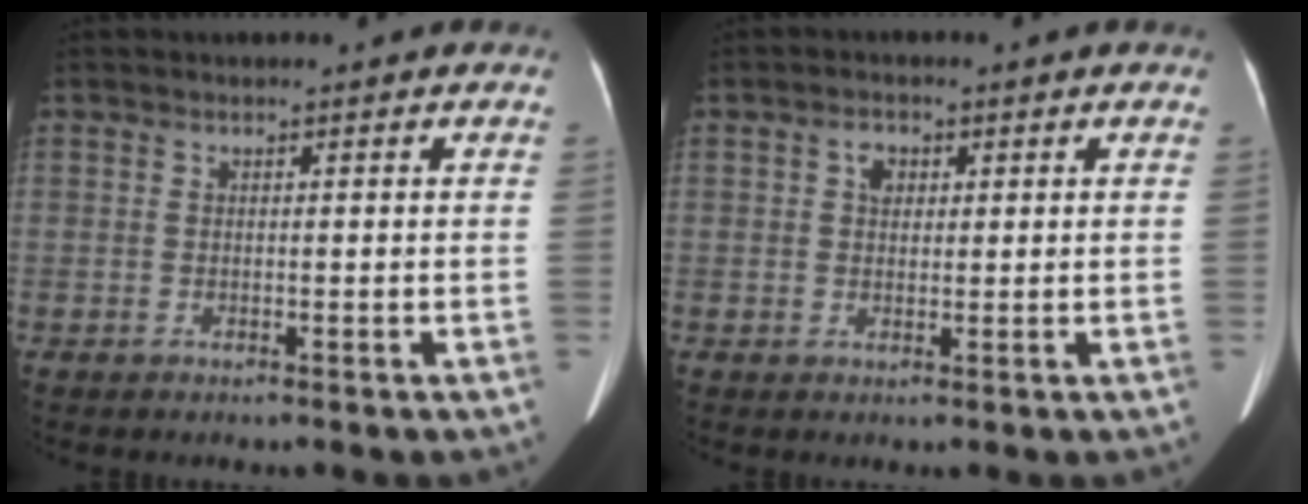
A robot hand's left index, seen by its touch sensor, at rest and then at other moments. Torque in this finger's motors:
{"motor_torque": [0.33, 0.36, 0.00, -0.06]}